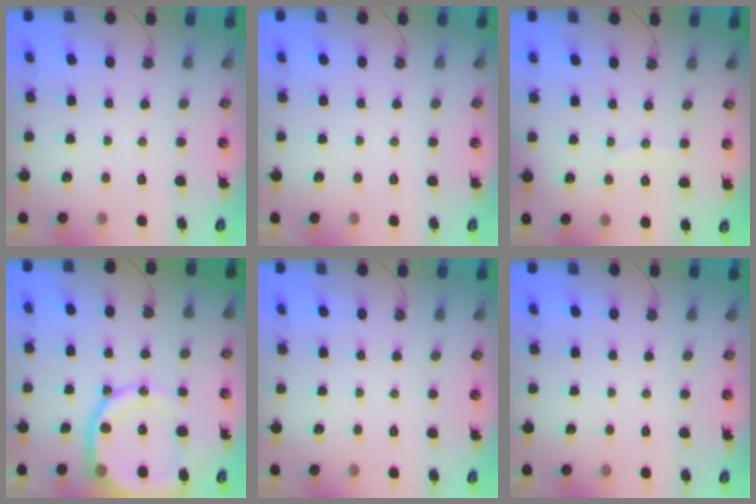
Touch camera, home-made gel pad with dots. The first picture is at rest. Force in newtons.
{"total": 0.0}
{"total": 2.6, "press": 2.6, "slide": 0.3}
{"total": 15.7, "press": 15.5, "slide": 1.8}
{"total": 0.0}
{"total": 0.0}